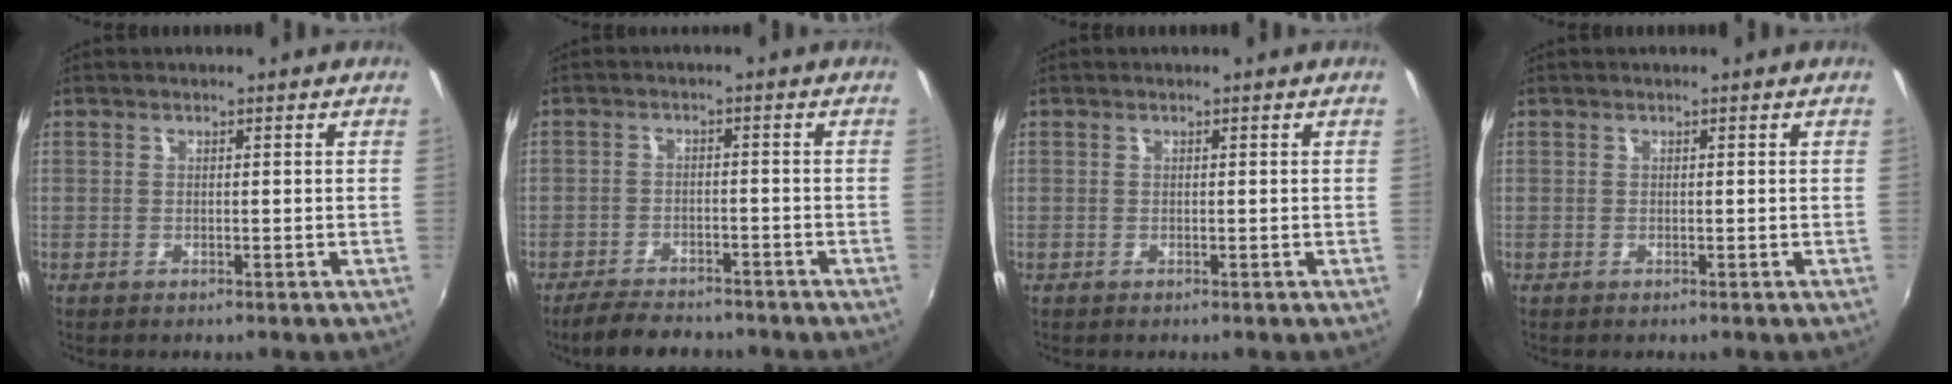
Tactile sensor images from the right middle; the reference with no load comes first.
{"total": 7.6, "force": [-6.5, 2.8, 2.7], "torque": [-0.076, -0.001, -0.102]}
{"total": 0.0}
{"total": 0.0}